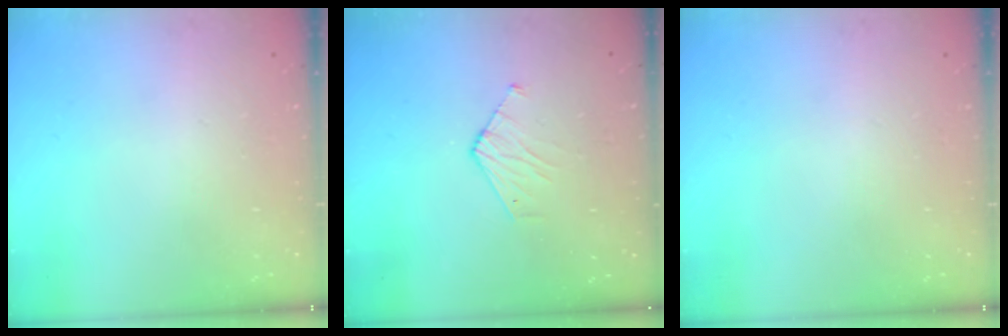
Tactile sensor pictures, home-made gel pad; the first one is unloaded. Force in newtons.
{"total": 3.5, "press": 3.5, "slide": 0.3}
{"total": 0.0}